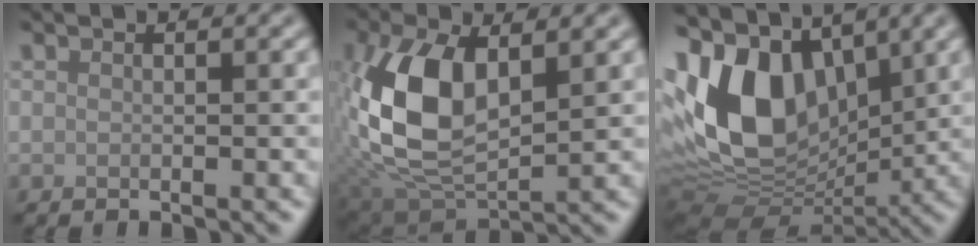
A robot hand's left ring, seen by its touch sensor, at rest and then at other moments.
{"total": 10.8, "force": [0.3, 6.0, 9.0], "torque": [-0.209, -0.007, 0.001]}
{"total": 12.7, "force": [1.8, 8.7, 9.1], "torque": [-0.186, -0.002, 0.021]}